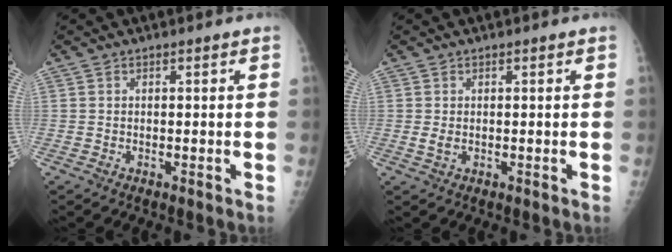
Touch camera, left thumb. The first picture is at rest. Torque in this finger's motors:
{"motor_torque": [-0.20, 0.11, 0.27, 0.08, 0.01]}